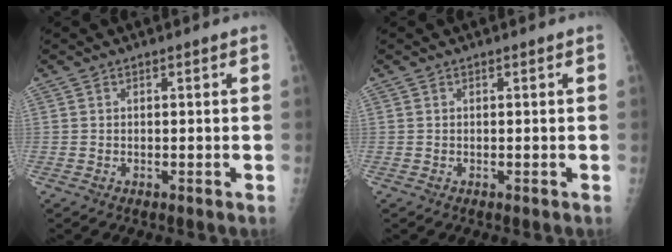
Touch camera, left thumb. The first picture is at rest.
{"total": 0.0}